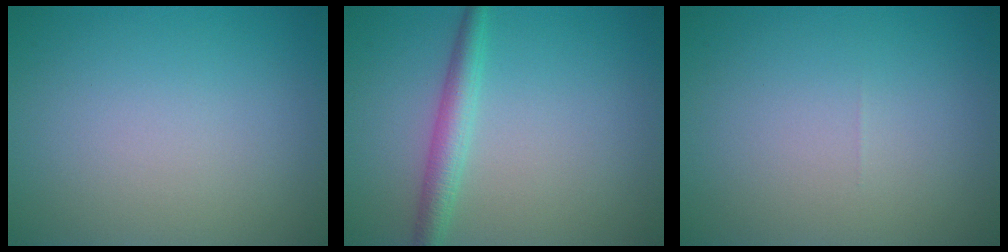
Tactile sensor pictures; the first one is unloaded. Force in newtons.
{"total": 2.7, "press": 2.7, "slide": 0.0}
{"total": 0.0}